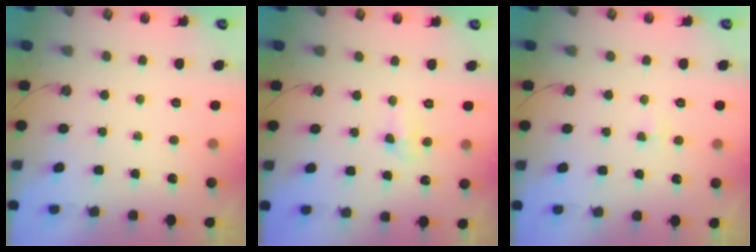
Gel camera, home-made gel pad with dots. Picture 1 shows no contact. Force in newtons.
{"total": 4.7, "press": 4.6, "slide": 0.7}
{"total": 2.3, "press": 2.3, "slide": 0.4}